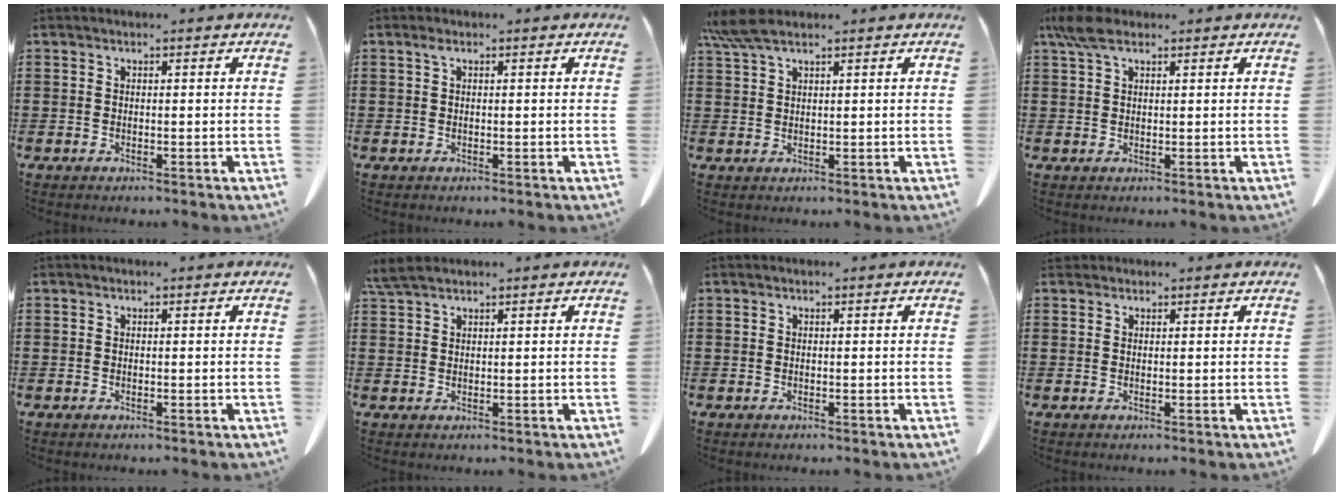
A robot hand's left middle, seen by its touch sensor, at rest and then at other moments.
{"total": 1.0, "force": [0.3, 0.5, 0.8], "torque": [-0.019, 0.004, 0.005]}
{"total": 4.4, "force": [3.0, 0.9, 3.1], "torque": [-0.076, -0.002, 0.053]}
{"total": 4.2, "force": [2.3, 1.8, 3.0], "torque": [-0.073, 0.004, 0.040]}
{"total": 0.0}
{"total": 2.7, "force": [2.1, 0.6, 1.6], "torque": [-0.038, 0.001, 0.040]}
{"total": 0.0}
{"total": 0.9, "force": [0.8, 0.4, 0.2], "torque": [-0.007, 0.002, 0.016]}